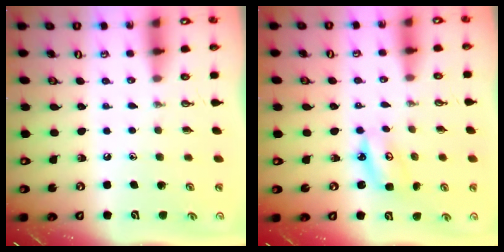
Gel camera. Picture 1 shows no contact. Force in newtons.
{"total": 3.9, "press": 3.9, "slide": 0.2}